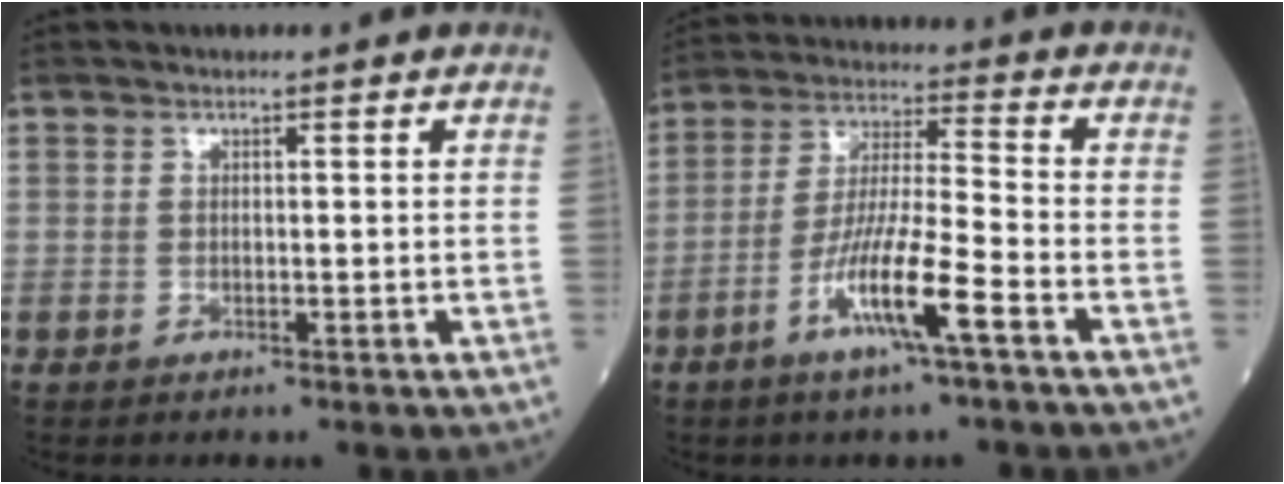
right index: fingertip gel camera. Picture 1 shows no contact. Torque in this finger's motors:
{"motor_torque": [1.09, -0.81, 0.76, 0.21]}